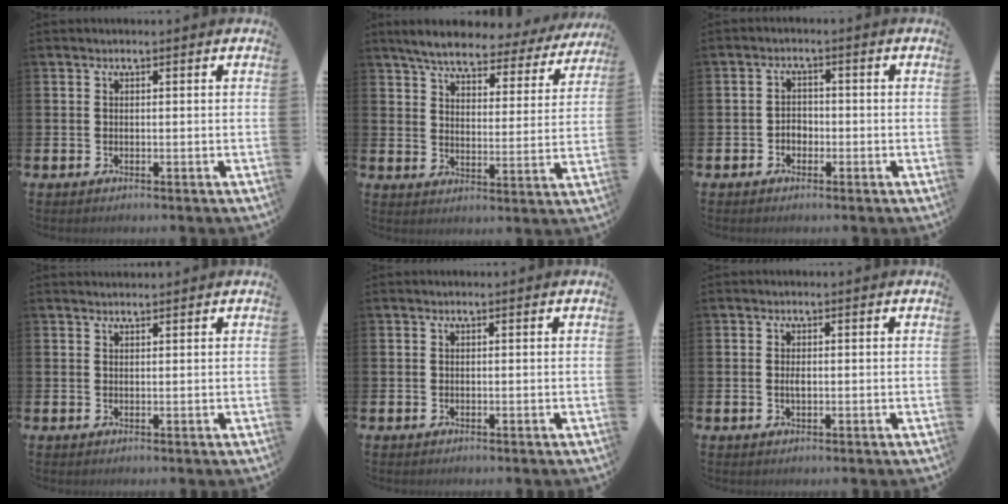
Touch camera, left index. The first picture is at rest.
{"total": 5.8, "force": [5.4, 1.0, 2.1], "torque": [-0.066, -0.031, 0.088]}
{"total": 2.0, "force": [-1.0, 1.5, 0.7], "torque": [-0.013, 0.005, -0.024]}
{"total": 1.0, "force": [1.0, 0.1, 0.1], "torque": [0.001, 0.000, 0.018]}
{"total": 0.0}
{"total": 1.1, "force": [0.0, 0.4, 1.0], "torque": [-0.017, 0.002, -0.001]}